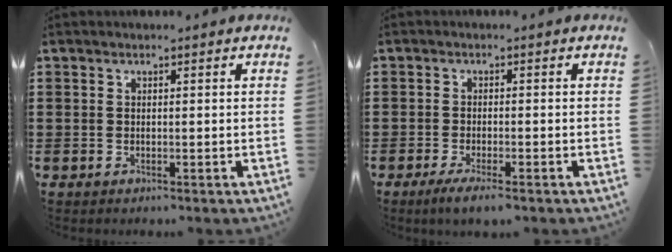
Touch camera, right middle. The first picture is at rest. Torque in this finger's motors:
{"motor_torque": [2.14, 0.00, 0.24, 0.20]}